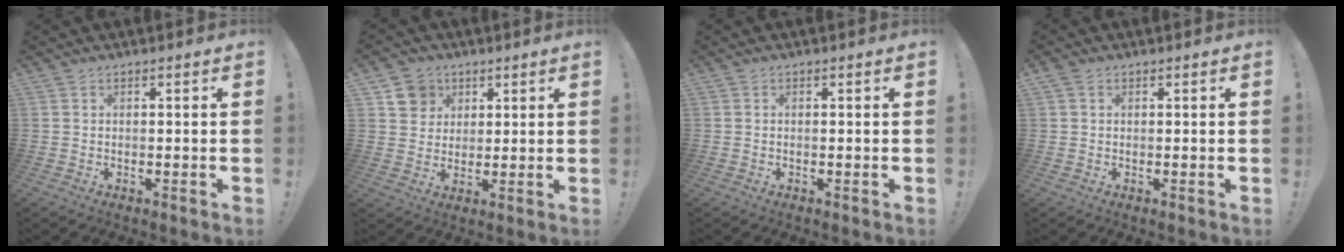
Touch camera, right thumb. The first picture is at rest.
{"total": 8.4, "force": [4.1, 7.1, 1.6], "torque": [-0.019, -0.022, 0.082]}
{"total": 0.0}
{"total": 0.7, "force": [0.4, 0.4, 0.4], "torque": [-0.002, -0.002, 0.007]}